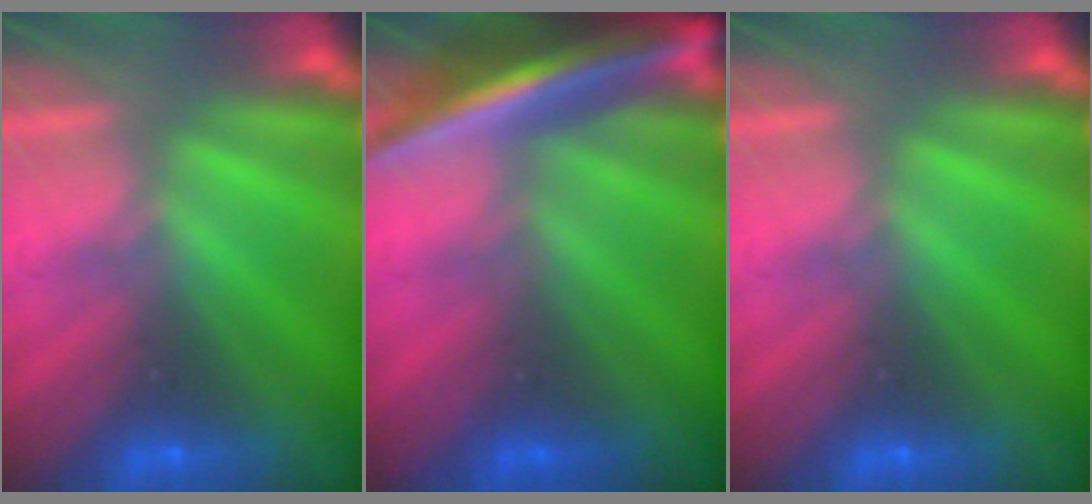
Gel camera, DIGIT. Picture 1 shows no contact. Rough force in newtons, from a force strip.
{"total": 6.9}
{"total": 0.0}